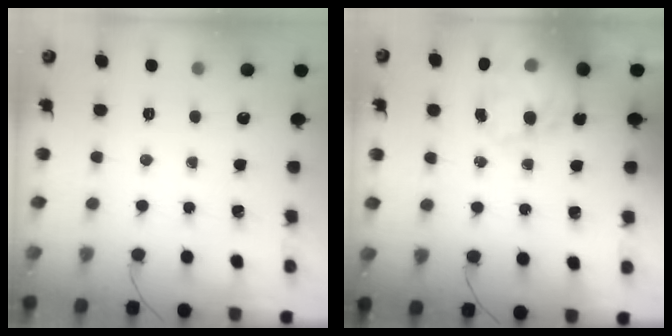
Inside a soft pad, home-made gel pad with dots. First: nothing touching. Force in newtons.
{"total": 18.5, "press": 18.1, "slide": 4.0}